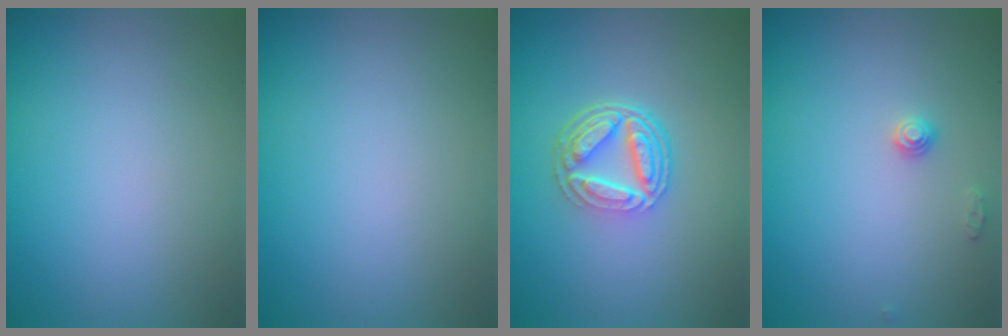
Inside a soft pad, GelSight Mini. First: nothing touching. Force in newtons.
{"total": 0.0}
{"total": 5.1, "press": 3.6, "slide": 3.6}
{"total": 1.0, "press": 1.0, "slide": 0.1}